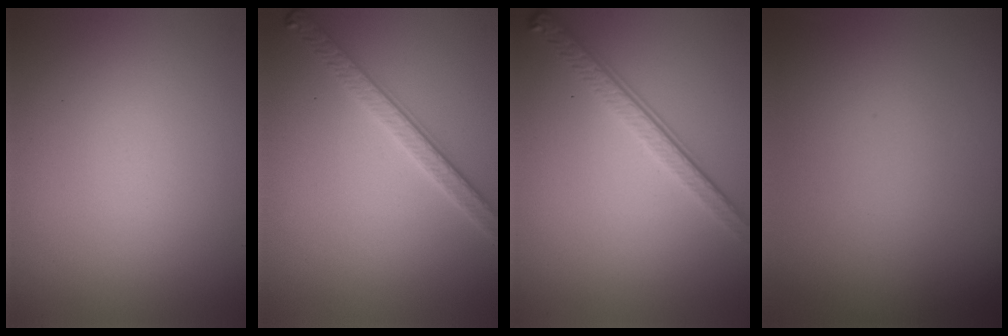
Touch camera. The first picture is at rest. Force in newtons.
{"total": 2.8, "press": 2.8, "slide": 0.7}
{"total": 4.0, "press": 2.8, "slide": 2.9}
{"total": 0.0}